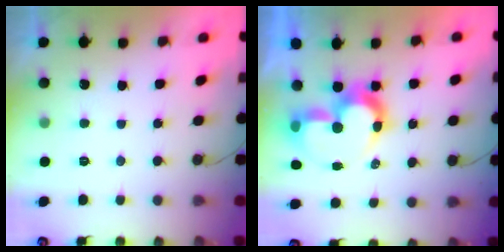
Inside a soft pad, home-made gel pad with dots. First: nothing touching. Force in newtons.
{"total": 11.3, "press": 10.8, "slide": 3.4}